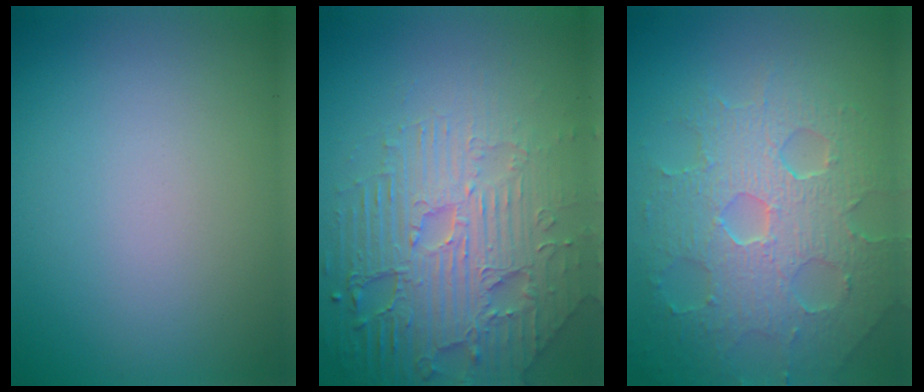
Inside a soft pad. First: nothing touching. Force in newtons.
{"total": 7.8, "press": 5.8, "slide": 5.3}
{"total": 8.1, "press": 5.7, "slide": 5.7}